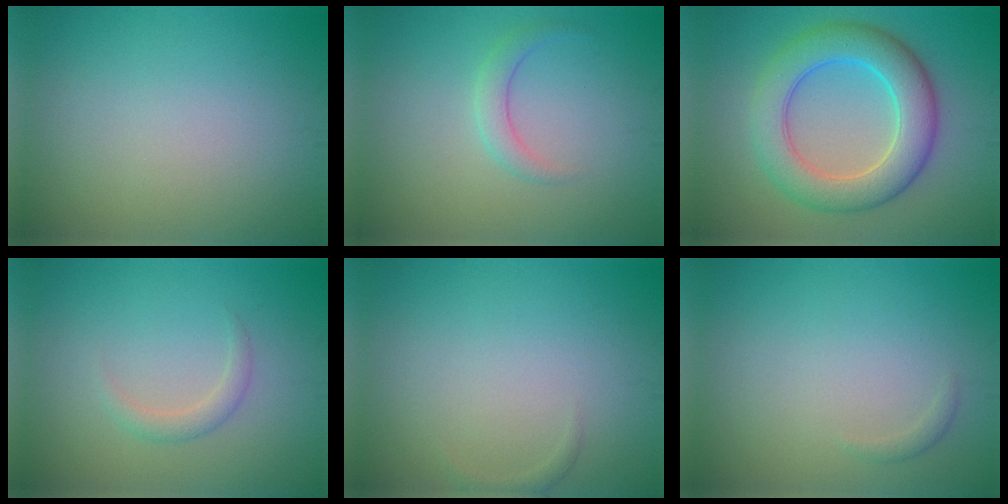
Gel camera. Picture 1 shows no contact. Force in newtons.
{"total": 1.7, "press": 1.7, "slide": 0.1}
{"total": 7.6, "press": 7.6, "slide": 0.2}
{"total": 1.4, "press": 1.4, "slide": 0.1}
{"total": 0.7, "press": 0.7, "slide": 0.0}
{"total": 0.6, "press": 0.6, "slide": 0.0}